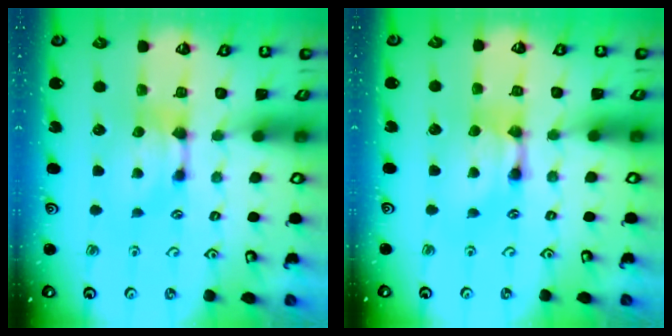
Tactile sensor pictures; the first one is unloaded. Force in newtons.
{"total": 2.0, "press": 2.0, "slide": 0.1}